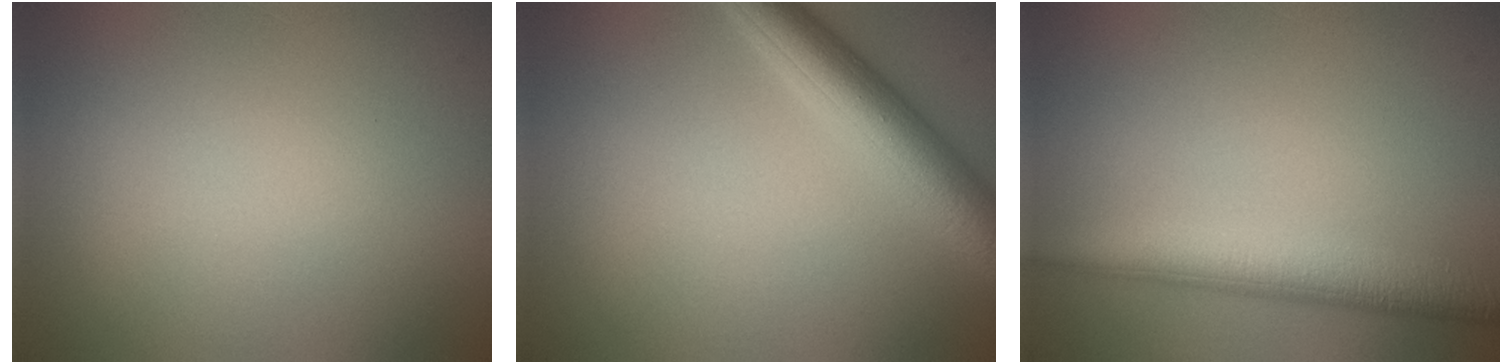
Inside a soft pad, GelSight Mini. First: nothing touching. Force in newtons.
{"total": 5.6, "press": 5.6, "slide": 0.2}
{"total": 5.1, "press": 5.1, "slide": 0.3}